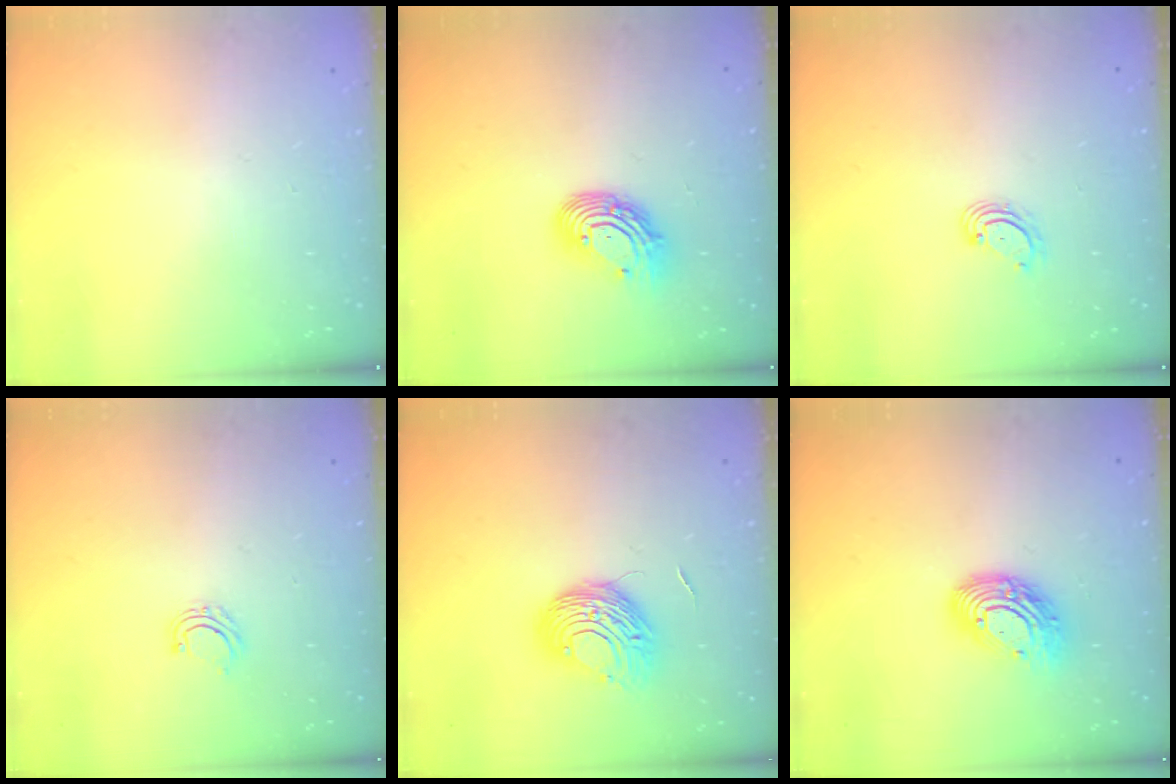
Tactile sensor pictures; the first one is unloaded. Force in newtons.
{"total": 11.5, "press": 11.5, "slide": 1.1}
{"total": 2.9, "press": 2.9, "slide": 0.4}
{"total": 4.1, "press": 4.0, "slide": 0.6}
{"total": 10.4, "press": 10.4, "slide": 0.5}
{"total": 13.4, "press": 13.3, "slide": 1.4}